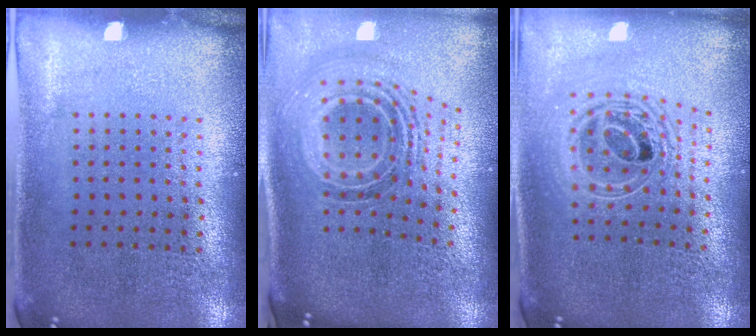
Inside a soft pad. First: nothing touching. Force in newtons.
{"total": 1.9, "press": 1.4, "slide": 1.2}
{"total": 2.1, "press": 1.6, "slide": 1.3}